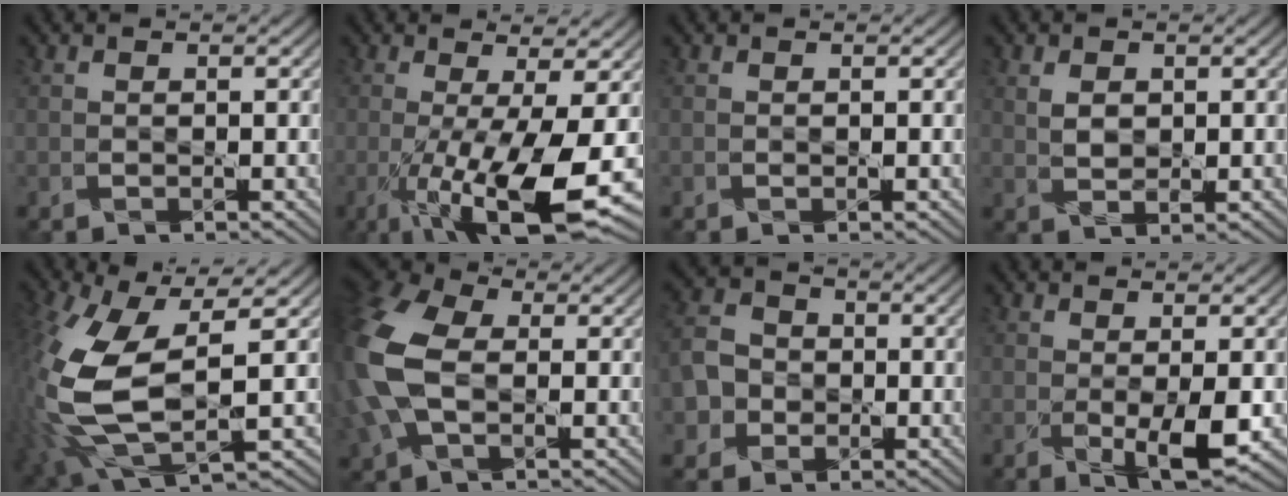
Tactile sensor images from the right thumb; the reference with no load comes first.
{"total": 12.2, "force": [-3.2, 3.0, 11.4], "torque": [-0.202, -0.018, -0.043]}
{"total": 0.0}
{"total": 2.7, "force": [1.0, 1.7, 1.9], "torque": [-0.044, -0.001, 0.020]}
{"total": 14.7, "force": [0.1, 7.7, 12.5], "torque": [-0.333, -0.045, 0.022]}
{"total": 14.4, "force": [-0.1, 9.2, 11.1], "torque": [-0.312, -0.016, -0.007]}
{"total": 5.0, "force": [-1.2, 4.5, 2.0], "torque": [-0.053, 0.001, -0.038]}
{"total": 4.2, "force": [-0.3, 1.3, 4.0], "torque": [-0.076, -0.011, -0.001]}